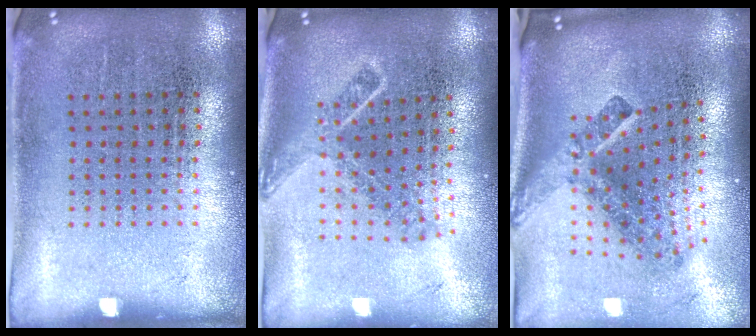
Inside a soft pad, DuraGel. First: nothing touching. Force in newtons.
{"total": 1.8, "press": 1.3, "slide": 1.3}
{"total": 2.9, "press": 1.8, "slide": 2.3}